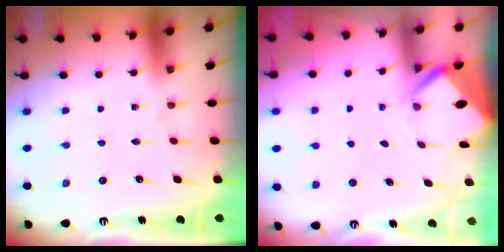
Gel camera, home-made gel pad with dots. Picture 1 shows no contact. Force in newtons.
{"total": 3.9, "press": 3.9, "slide": 0.2}